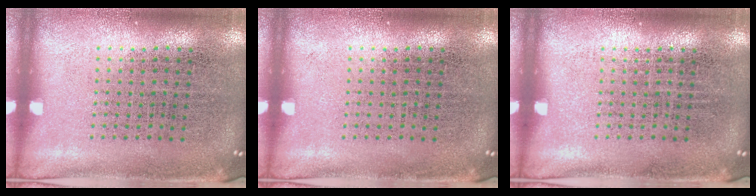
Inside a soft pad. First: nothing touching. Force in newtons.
{"total": 0.0}
{"total": 0.0}